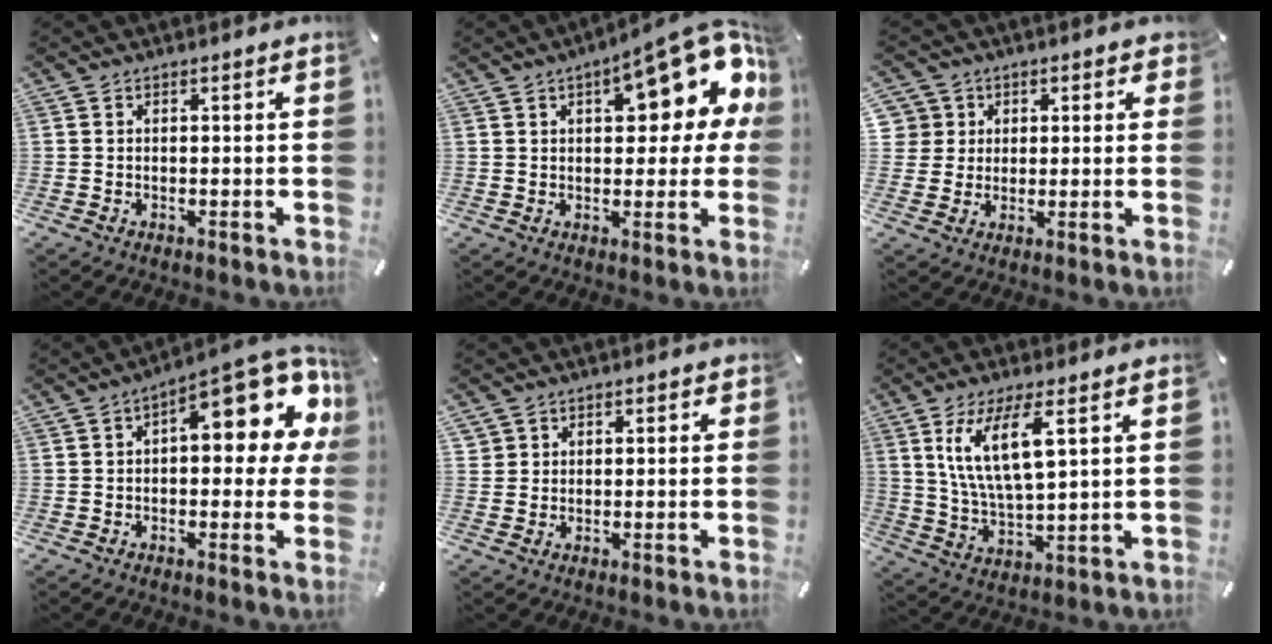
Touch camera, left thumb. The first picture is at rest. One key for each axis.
{"total": 17.4, "fx": 6.7, "fy": 7.4, "fz": 14.2, "tx": -0.169, "ty": -0.029, "tz": 0.104}
{"total": 6.9, "fx": 1.9, "fy": 6.6, "fz": 0.8, "tx": -0.016, "ty": -0.005, "tz": 0.037}
{"total": 16.3, "fx": 6.0, "fy": 7.2, "fz": 13.4, "tx": -0.165, "ty": -0.044, "tz": 0.094}
{"total": 2.8, "fx": 0.8, "fy": 2.7, "fz": 0.1, "tx": 0.008, "ty": -0.001, "tz": 0.012}
{"total": 11.9, "fx": 5.6, "fy": 3.8, "fz": 9.8, "tx": -0.213, "ty": -0.007, "tz": 0.094}